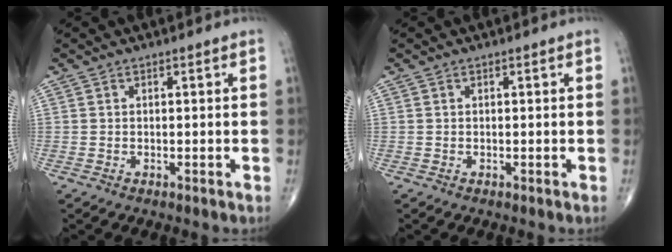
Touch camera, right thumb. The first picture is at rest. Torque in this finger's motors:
{"motor_torque": [-0.16, 0.04, 0.00, -0.07, 0.03]}